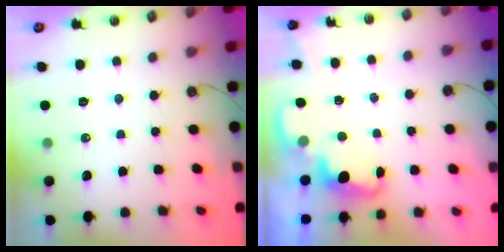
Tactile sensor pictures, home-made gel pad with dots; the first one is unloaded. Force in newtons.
{"total": 2.4, "press": 2.3, "slide": 0.6}